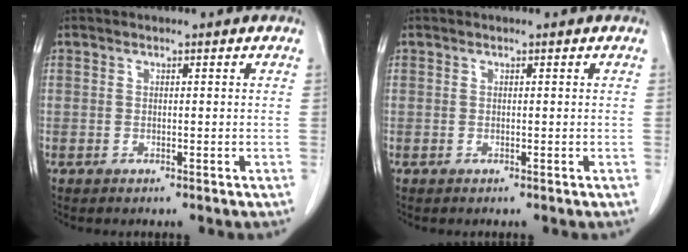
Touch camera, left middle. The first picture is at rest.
{"total": 0.0}